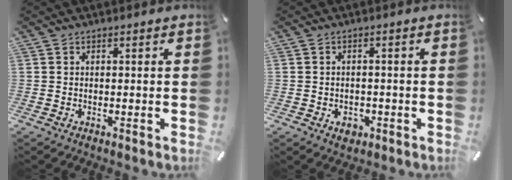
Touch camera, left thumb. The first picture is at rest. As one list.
[{"total": 3.1, "force": [-1.3, 2.4, 1.4], "torque": [-0.024, 0.007, -0.023]}]